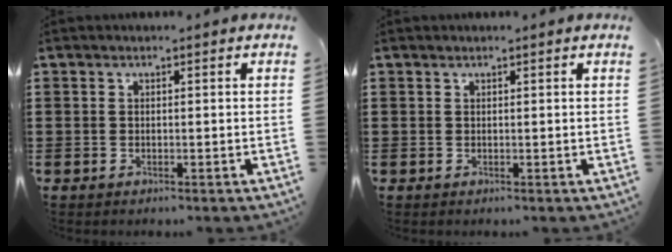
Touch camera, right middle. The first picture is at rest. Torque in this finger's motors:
{"motor_torque": [-0.32, -0.30, -0.01, 0.00]}